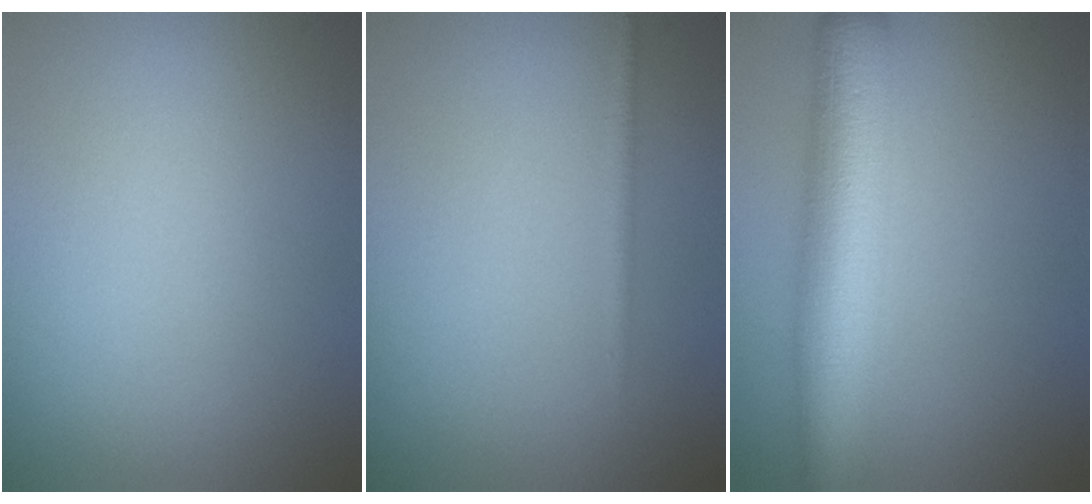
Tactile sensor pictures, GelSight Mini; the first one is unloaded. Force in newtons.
{"total": 0.8, "press": 0.8, "slide": 0.1}
{"total": 8.8, "press": 8.8, "slide": 0.5}